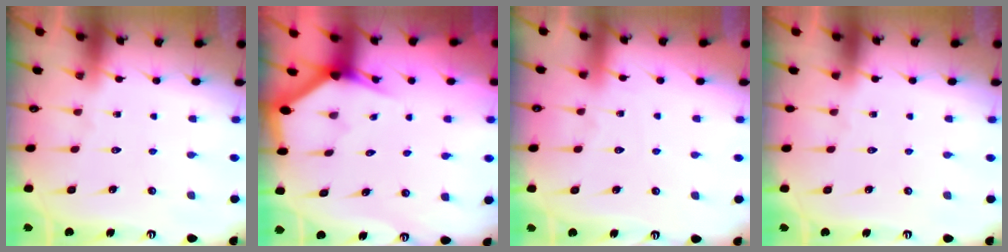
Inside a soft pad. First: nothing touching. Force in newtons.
{"total": 3.0, "press": 3.0, "slide": 0.1}
{"total": 3.7, "press": 3.7, "slide": 0.5}
{"total": 0.0}